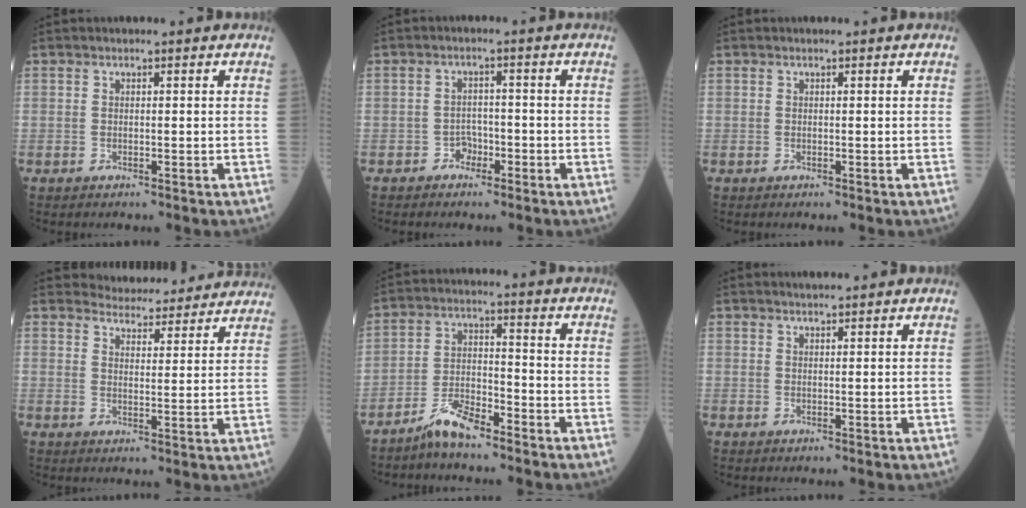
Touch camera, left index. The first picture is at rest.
{"total": 2.2, "force": [-1.5, 1.5, 0.6], "torque": [-0.007, 0.007, -0.028]}
{"total": 0.0}
{"total": 11.8, "force": [11.5, 2.3, 1.3], "torque": [-0.002, 0.005, 0.133]}
{"total": 5.8, "force": [-4.9, 1.1, 2.8], "torque": [-0.056, -0.008, -0.100]}
{"total": 1.5, "force": [1.4, 0.0, 0.5], "torque": [-0.010, 0.008, 0.027]}